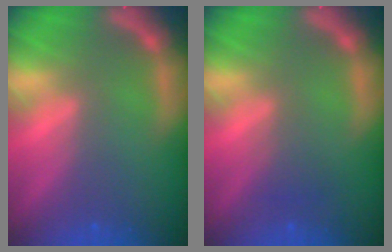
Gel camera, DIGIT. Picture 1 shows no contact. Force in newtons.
{"total": 1.5}